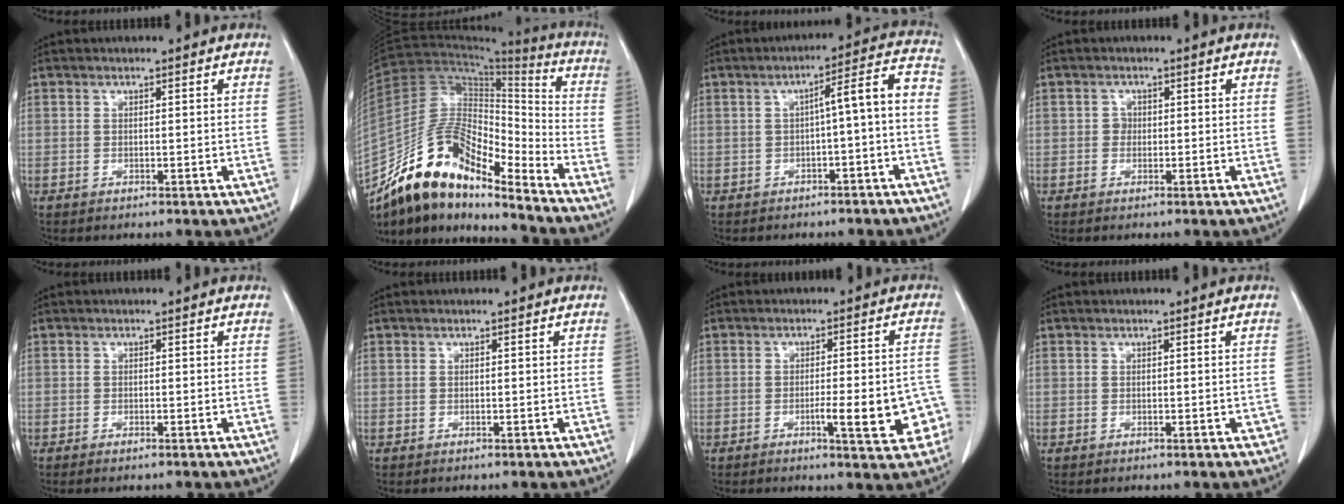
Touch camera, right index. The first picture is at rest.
{"total": 16.6, "force": [-13.0, 4.9, 9.2], "torque": [-0.157, 0.042, -0.231]}
{"total": 7.1, "force": [-1.8, 0.7, 6.8], "torque": [-0.088, 0.031, -0.025]}
{"total": 1.1, "force": [-0.1, 1.0, 0.4], "torque": [-0.002, 0.005, -0.003]}
{"total": 0.8, "force": [-0.6, 0.1, 0.5], "torque": [-0.011, -0.001, -0.008]}
{"total": 0.0}
{"total": 9.8, "force": [-3.5, 1.8, 8.9], "torque": [-0.105, 0.013, -0.042]}
{"total": 1.2, "force": [-0.4, 0.5, 1.0], "torque": [-0.007, 0.001, -0.004]}